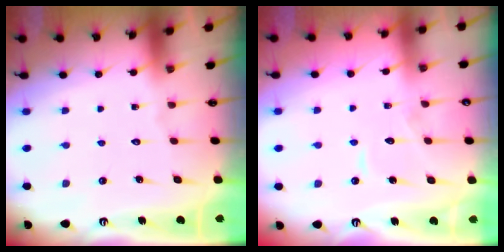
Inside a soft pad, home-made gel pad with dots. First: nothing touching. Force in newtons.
{"total": 5.7, "press": 5.7, "slide": 0.6}